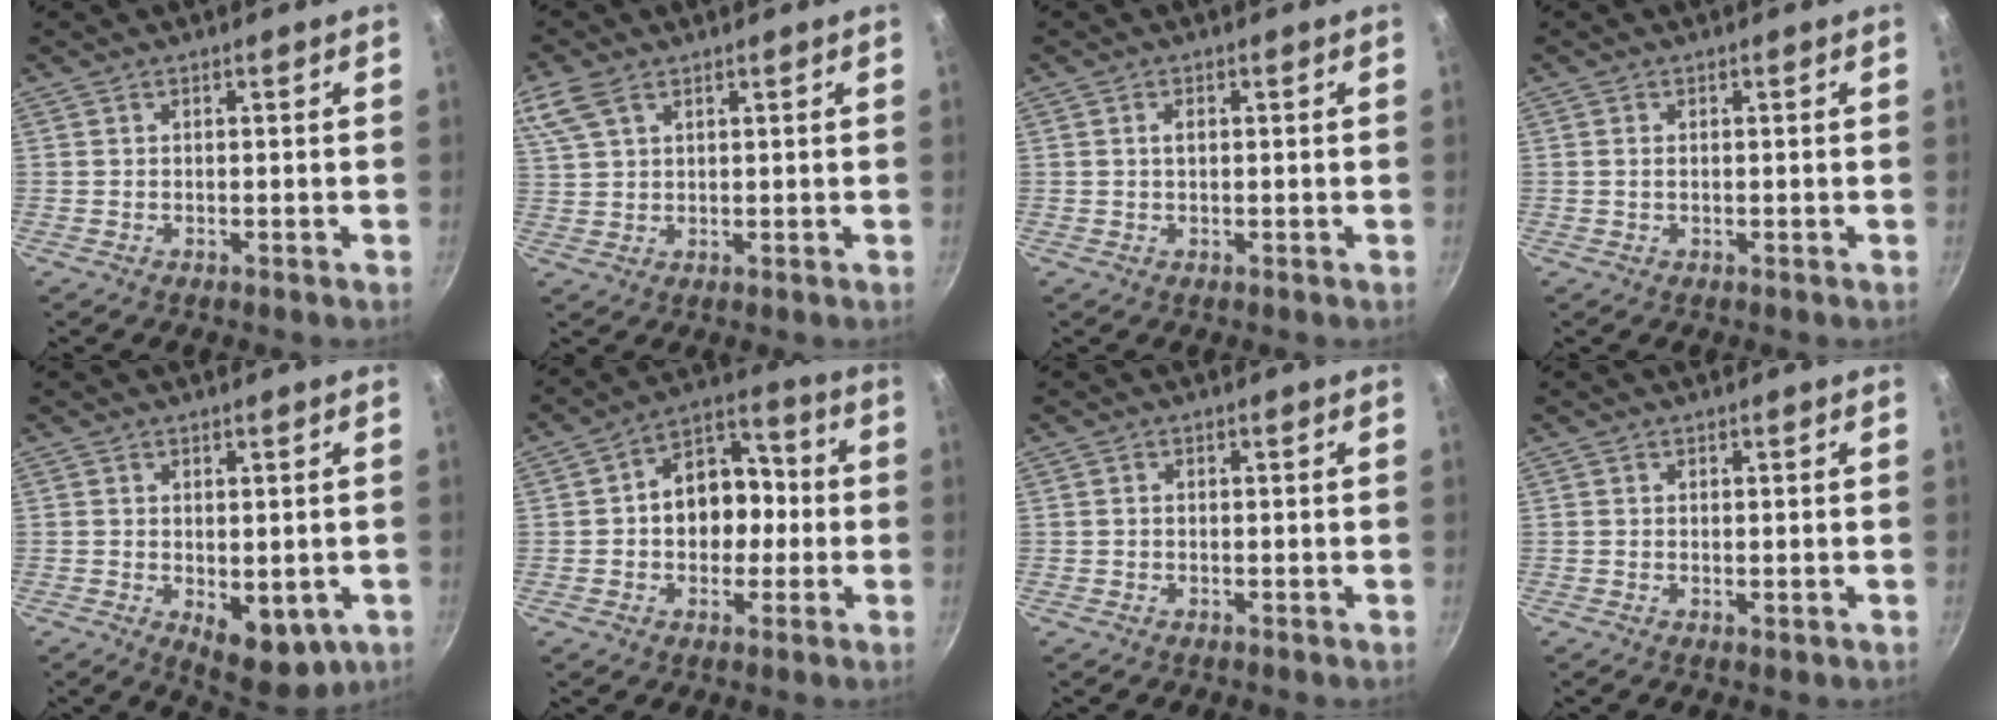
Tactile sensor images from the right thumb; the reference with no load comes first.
{"total": 6.7, "force": [3.8, 3.7, 4.1], "torque": [-0.089, 0.010, 0.079]}
{"total": 1.4, "force": [0.2, 0.8, 1.1], "torque": [-0.017, 0.004, 0.005]}
{"total": 0.8, "force": [0.1, 0.5, 0.7], "torque": [-0.012, 0.001, 0.001]}
{"total": 8.6, "force": [-1.6, 4.7, 7.0], "torque": [-0.074, -0.013, -0.008]}
{"total": 12.9, "force": [-0.5, 10.0, 8.1], "torque": [-0.068, 0.040, -0.019]}
{"total": 0.7, "force": [0.0, 0.6, 0.3], "torque": [-0.005, 0.003, -0.002]}
{"total": 0.6, "force": [0.1, 0.2, 0.6], "torque": [-0.009, -0.004, 0.000]}